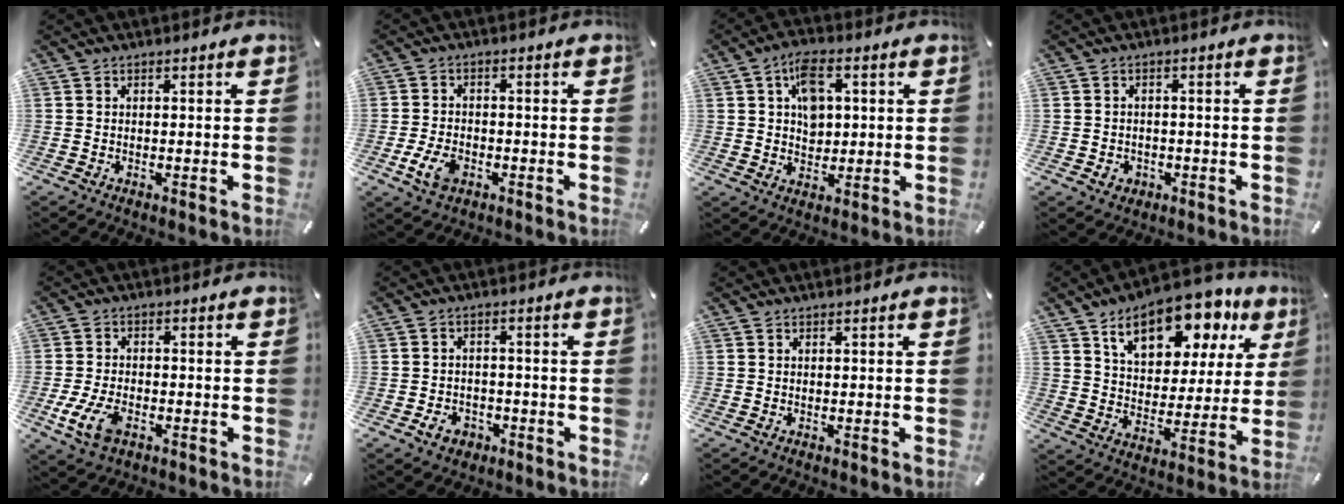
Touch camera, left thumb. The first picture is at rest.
{"total": 6.1, "force": [-2.5, 4.0, 3.8], "torque": [-0.093, 0.005, -0.049]}
{"total": 8.4, "force": [2.0, 6.1, 5.5], "torque": [-0.074, 0.000, 0.034]}
{"total": 3.0, "force": [-0.9, 2.8, 0.8], "torque": [-0.007, 0.001, -0.019]}
{"total": 8.3, "force": [-3.2, 5.0, 5.8], "torque": [-0.143, 0.001, -0.061]}
{"total": 5.0, "force": [-2.3, 4.0, 1.7], "torque": [-0.031, 0.005, -0.043]}
{"total": 0.0}
{"total": 18.1, "force": [11.4, 9.7, 10.1], "torque": [-0.159, -0.057, 0.194]}